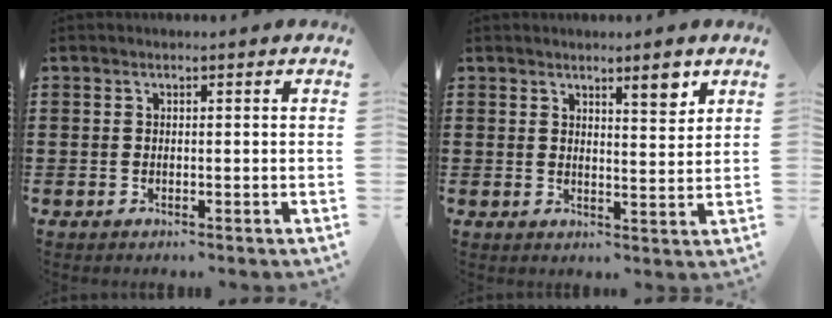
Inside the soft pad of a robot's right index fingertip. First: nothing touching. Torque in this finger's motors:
{"motor_torque": [0.06, 0.01, 0.11, 0.02]}